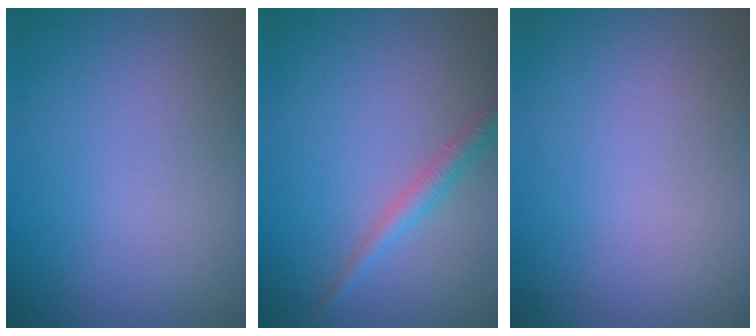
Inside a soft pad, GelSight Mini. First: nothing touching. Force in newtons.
{"total": 1.8, "press": 1.8, "slide": 0.0}
{"total": 0.0}